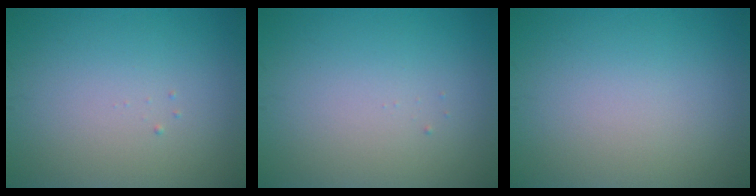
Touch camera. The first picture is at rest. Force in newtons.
{"total": 0.0}
{"total": 0.0}